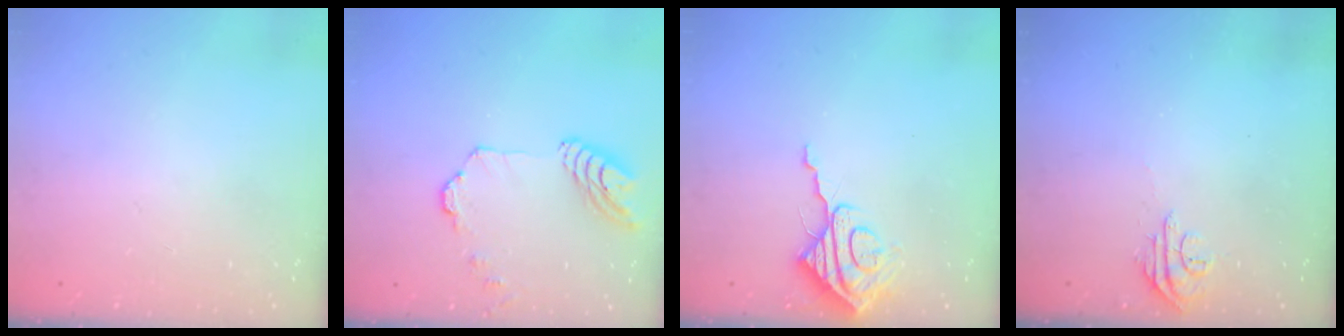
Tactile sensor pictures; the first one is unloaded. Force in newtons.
{"total": 10.8, "press": 10.7, "slide": 1.1}
{"total": 8.7, "press": 8.7, "slide": 0.4}
{"total": 4.9, "press": 4.9, "slide": 0.7}